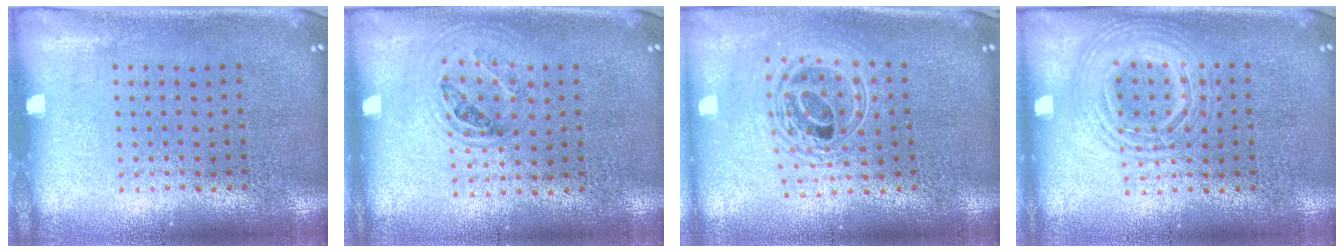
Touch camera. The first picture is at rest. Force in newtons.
{"total": 1.0, "press": 1.0, "slide": 0.4}
{"total": 2.1, "press": 1.6, "slide": 1.3}
{"total": 1.7, "press": 1.7, "slide": 0.1}